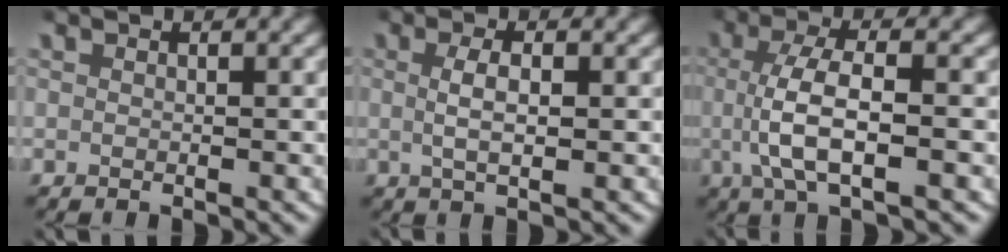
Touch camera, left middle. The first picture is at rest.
{"total": 2.6, "force": [0.3, 0.7, 2.5], "torque": [-0.046, -0.002, 0.007]}
{"total": 5.1, "force": [-0.4, 1.6, 4.8], "torque": [-0.100, -0.001, -0.008]}